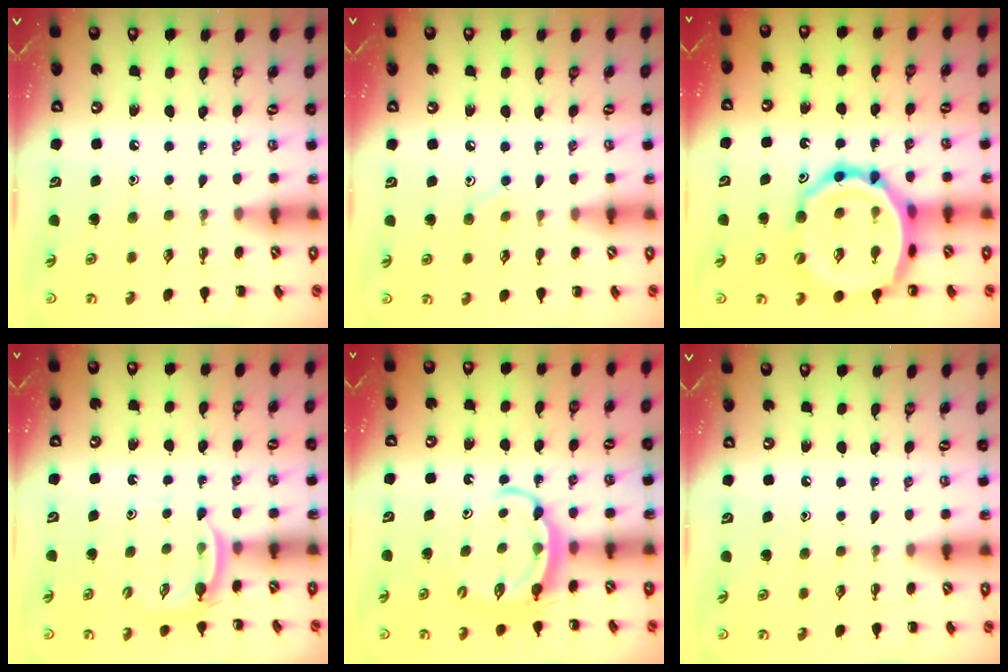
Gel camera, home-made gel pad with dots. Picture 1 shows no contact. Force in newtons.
{"total": 6.7, "press": 6.4, "slide": 2.2}
{"total": 21.2, "press": 20.9, "slide": 3.5}
{"total": 3.2, "press": 3.1, "slide": 0.8}
{"total": 5.8, "press": 5.8, "slide": 0.3}
{"total": 0.0}